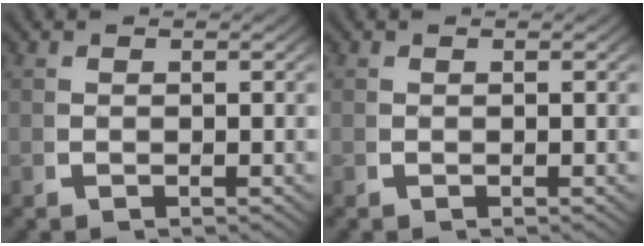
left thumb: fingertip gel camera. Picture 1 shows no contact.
{"total": 0.0}